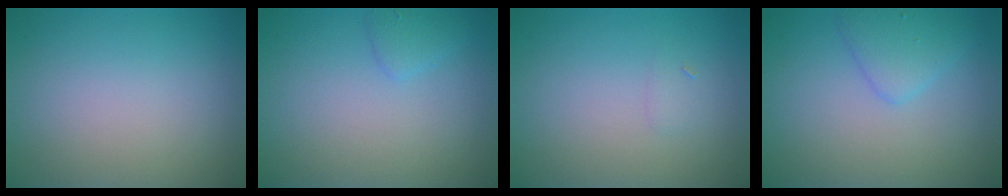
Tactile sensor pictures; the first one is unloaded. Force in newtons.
{"total": 1.1, "press": 1.1, "slide": 0.1}
{"total": 0.7, "press": 0.7, "slide": 0.0}
{"total": 2.3, "press": 2.3, "slide": 0.0}